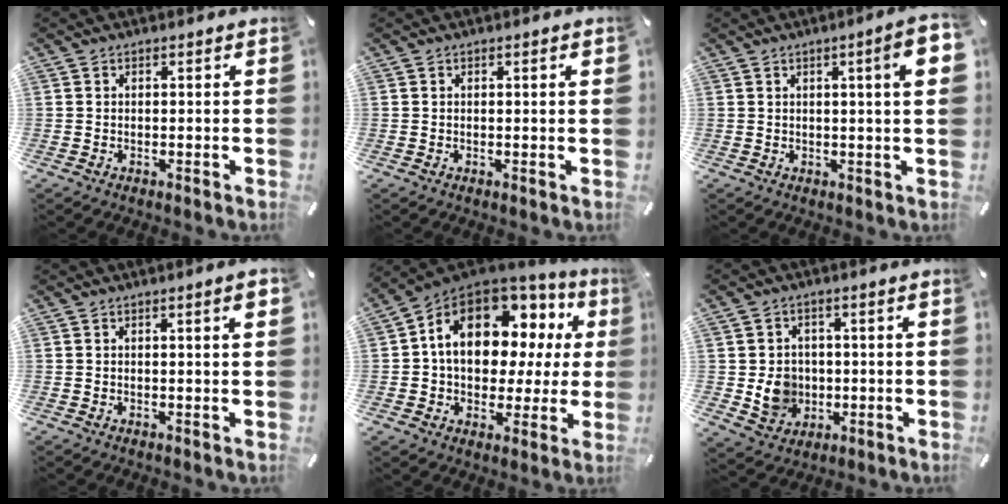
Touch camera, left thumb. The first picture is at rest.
{"total": 0.9, "force": [0.2, 0.0, 0.9], "torque": [-0.014, 0.000, 0.002]}
{"total": 7.8, "force": [2.2, 0.7, 7.5], "torque": [-0.107, -0.010, 0.028]}
{"total": 2.8, "force": [0.8, 0.4, 2.7], "torque": [-0.043, 0.000, 0.010]}
{"total": 15.7, "force": [4.6, 10.7, 10.5], "torque": [-0.180, -0.023, 0.079]}
{"total": 7.5, "force": [-0.5, 7.1, 2.3], "torque": [-0.034, 0.004, -0.007]}